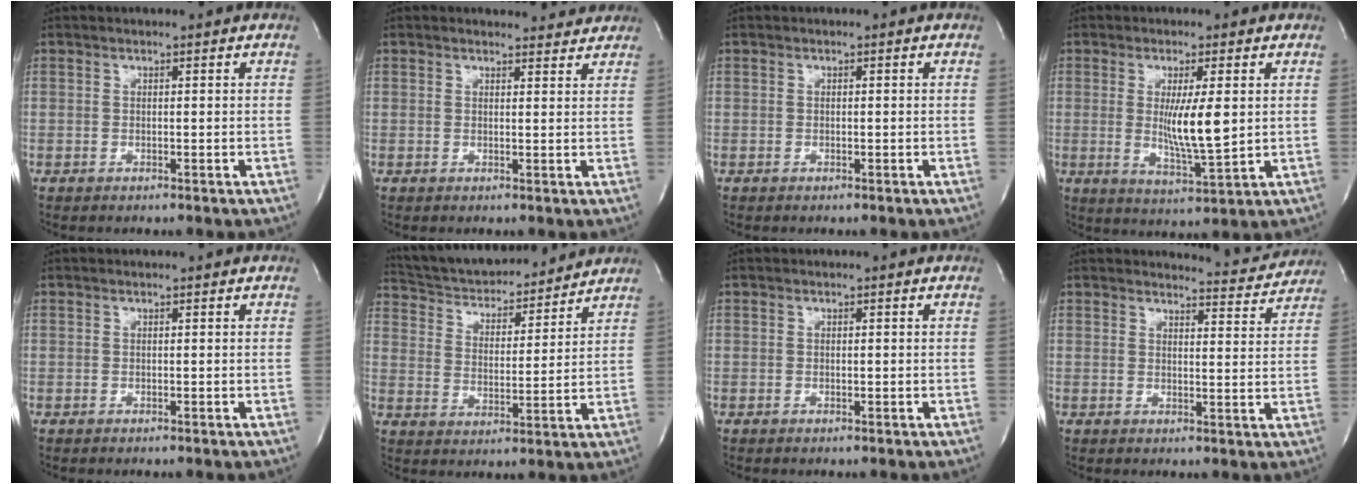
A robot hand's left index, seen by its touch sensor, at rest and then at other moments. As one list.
[{"total": 3.9, "force": [3.8, 0.9, 0.1], "torque": [-0.007, 0.001, 0.034]}, {"total": 0.0}, {"total": 7.6, "force": [0.7, 0.6, 7.5], "torque": [-0.137, -0.021, 0.016]}, {"total": 0.0}, {"total": 17.3, "force": [16.1, 3.6, 5.2], "torque": [-0.089, 0.015, 0.254]}, {"total": 0.0}, {"total": 6.6, "force": [6.6, 0.2, -0.4], "torque": [-0.001, -0.021, 0.076]}]